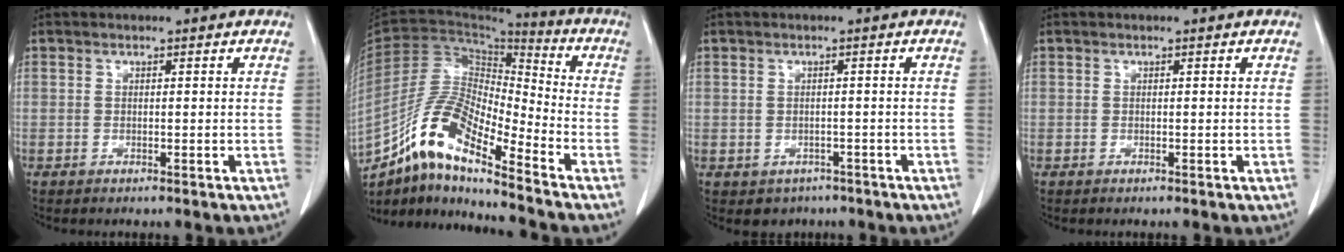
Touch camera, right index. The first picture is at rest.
{"total": 14.3, "force": [-10.1, 2.3, 9.8], "torque": [-0.194, 0.009, -0.185]}
{"total": 3.0, "force": [-2.0, 2.3, 0.3], "torque": [-0.002, 0.008, -0.023]}
{"total": 0.0}